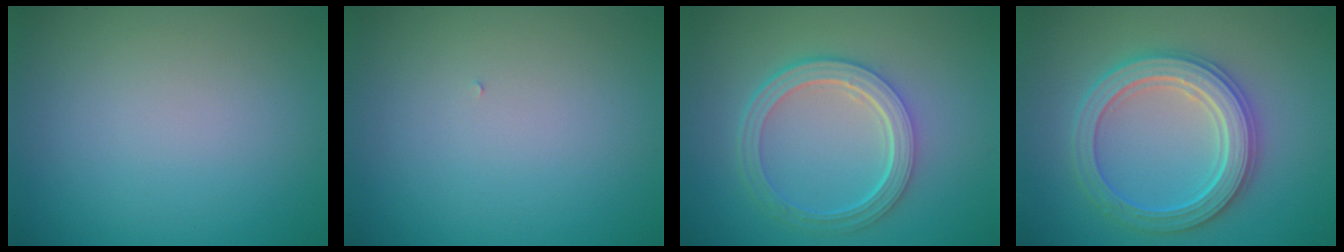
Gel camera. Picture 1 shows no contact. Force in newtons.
{"total": 0.0}
{"total": 5.0, "press": 3.7, "slide": 3.3}
{"total": 5.4, "press": 5.4, "slide": 0.9}